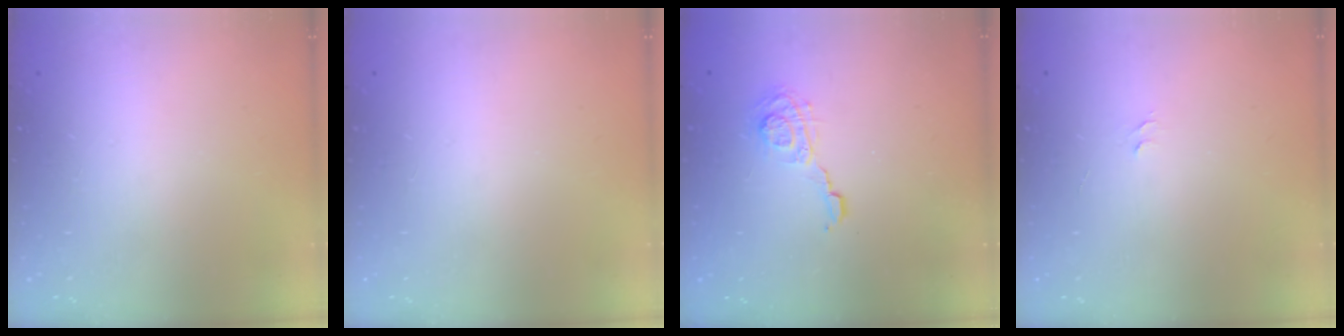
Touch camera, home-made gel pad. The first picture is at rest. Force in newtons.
{"total": 0.0}
{"total": 7.0, "press": 7.0, "slide": 0.3}
{"total": 3.8, "press": 3.8, "slide": 0.3}